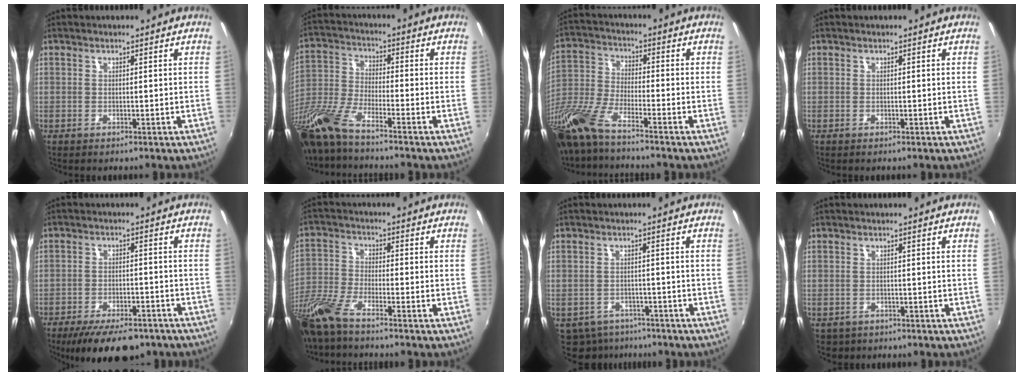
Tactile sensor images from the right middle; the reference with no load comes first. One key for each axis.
{"total": 14.0, "fx": -11.0, "fy": 1.6, "fz": 8.5, "tx": -0.195, "ty": -0.028, "tz": -0.223}
{"total": 15.0, "fx": -11.6, "fy": 2.3, "fz": 9.3, "tx": -0.212, "ty": -0.030, "tz": -0.234}
{"total": 0.0}
{"total": 13.4, "fx": -9.9, "fy": 5.2, "fz": 7.4, "tx": -0.155, "ty": -0.025, "tz": -0.145}
{"total": 11.1, "fx": -8.7, "fy": 1.9, "fz": 6.7, "tx": -0.160, "ty": -0.023, "tz": -0.178}
{"total": 8.4, "fx": -5.8, "fy": 5.4, "fz": 2.8, "tx": -0.081, "ty": -0.019, "tz": -0.079}
{"total": 2.3, "fx": -0.9, "fy": 1.9, "fz": 0.7, "tx": -0.021, "ty": -0.006, "tz": -0.009}